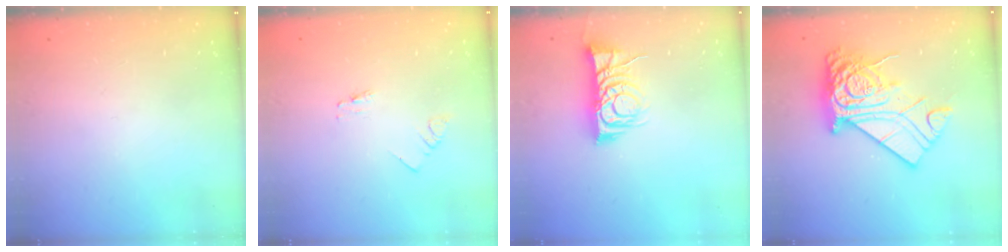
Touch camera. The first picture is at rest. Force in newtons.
{"total": 0.0}
{"total": 8.7, "press": 8.7, "slide": 0.2}
{"total": 18.7, "press": 18.6, "slide": 1.7}